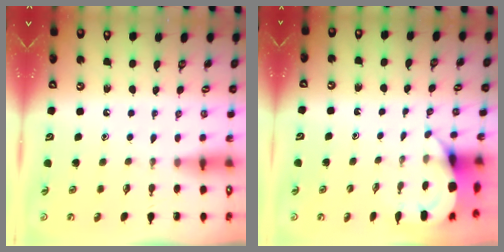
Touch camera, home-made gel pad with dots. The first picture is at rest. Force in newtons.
{"total": 4.2, "press": 4.2, "slide": 0.2}